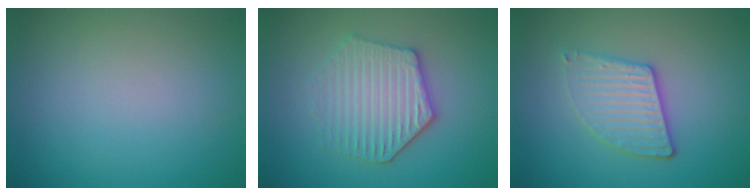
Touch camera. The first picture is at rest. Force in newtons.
{"total": 4.4, "press": 4.0, "slide": 1.8}
{"total": 3.8, "press": 3.2, "slide": 1.9}